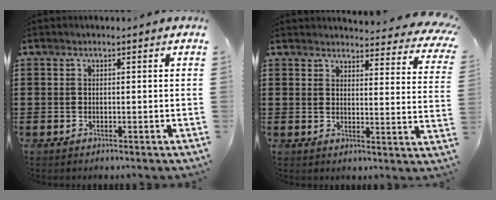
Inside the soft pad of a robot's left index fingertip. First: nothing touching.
{"total": 4.1, "force": [3.9, 0.2, 1.1], "torque": [-0.023, -0.027, 0.067]}